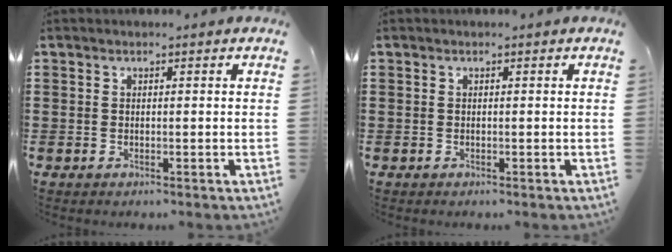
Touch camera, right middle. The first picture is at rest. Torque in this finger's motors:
{"motor_torque": [0.28, 0.04, 0.65, 0.01]}